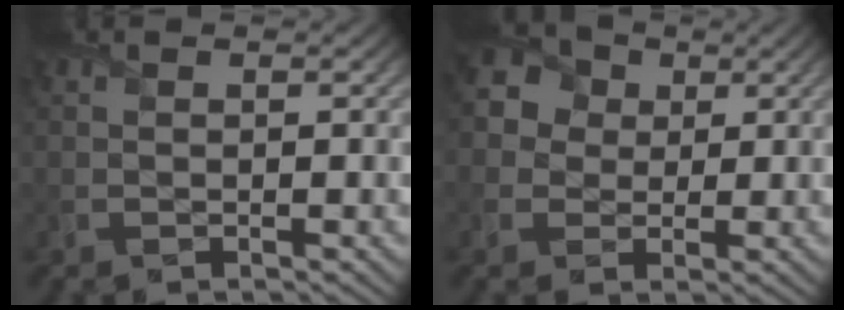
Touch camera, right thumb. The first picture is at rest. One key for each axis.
{"total": 6.5, "fx": 1.9, "fy": 5.6, "fz": 2.6, "tx": -0.078, "ty": 0.025, "tz": 0.011}